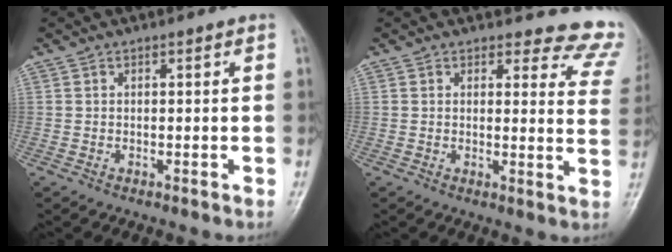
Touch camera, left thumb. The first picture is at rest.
{"total": 11.5, "force": [11.0, 3.1, 0.1], "torque": [0.055, -0.104, 0.084]}